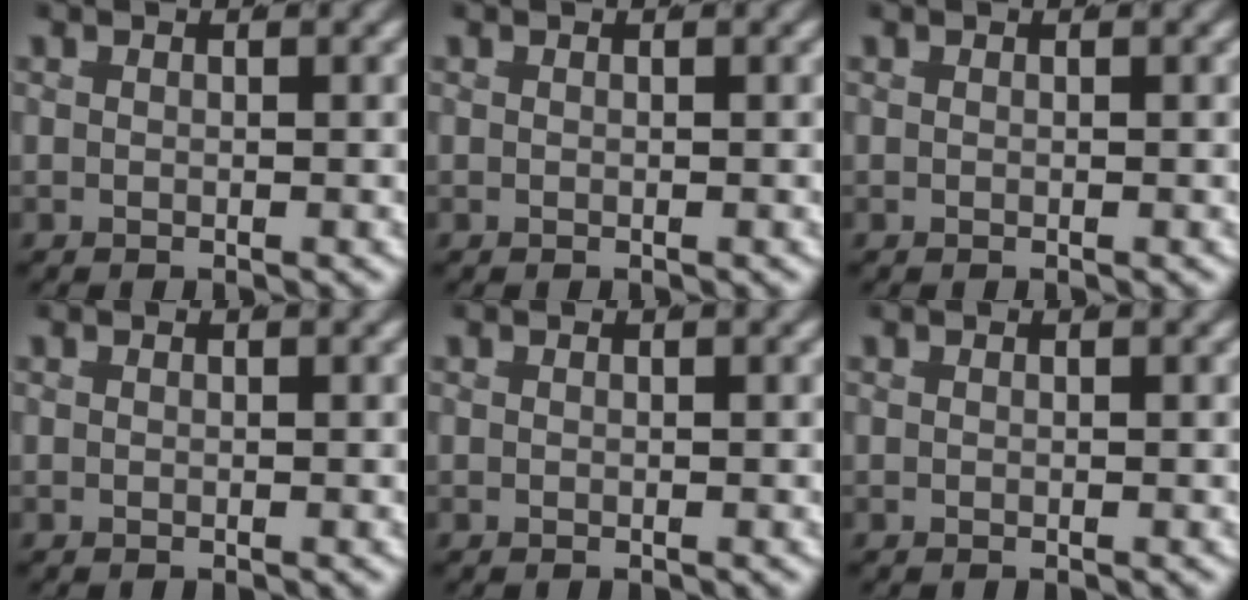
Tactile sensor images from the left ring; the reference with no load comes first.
{"total": 0.0}
{"total": 0.0}
{"total": 0.0}
{"total": 0.0}
{"total": 0.0}